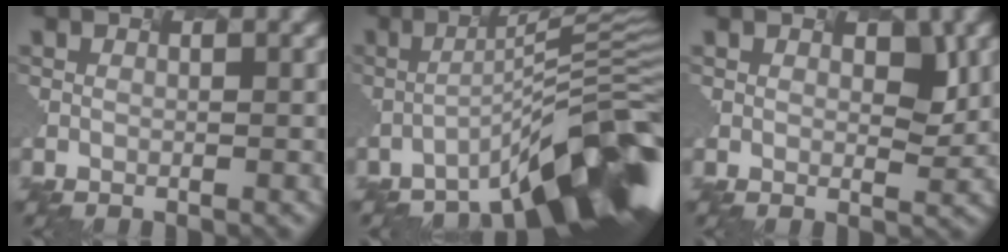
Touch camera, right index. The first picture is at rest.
{"total": 10.3, "force": [-6.4, 1.1, 8.0], "torque": [-0.100, 0.020, -0.099]}
{"total": 1.6, "force": [1.0, 0.9, 0.8], "torque": [-0.011, -0.004, 0.026]}